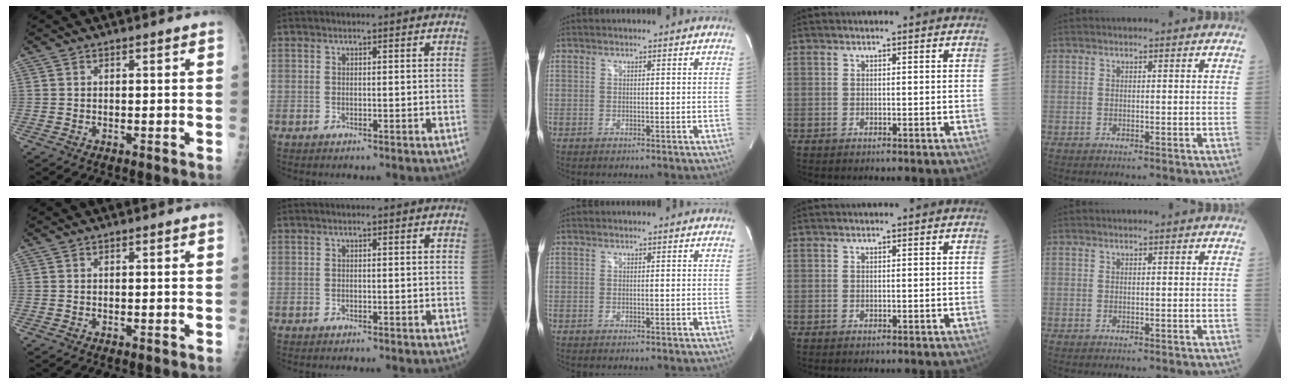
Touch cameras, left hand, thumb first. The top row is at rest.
{}